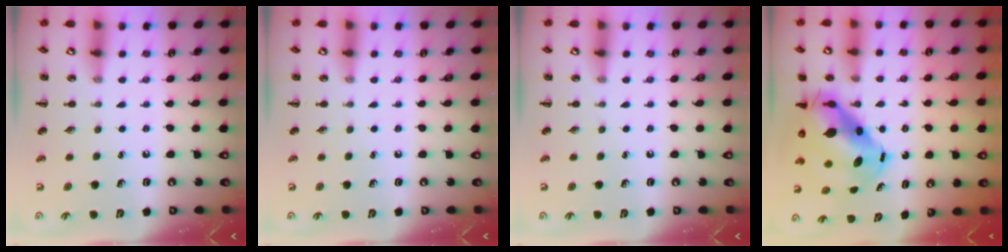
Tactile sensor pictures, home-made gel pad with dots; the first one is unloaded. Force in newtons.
{"total": 0.0}
{"total": 0.0}
{"total": 10.3, "press": 10.1, "slide": 2.2}